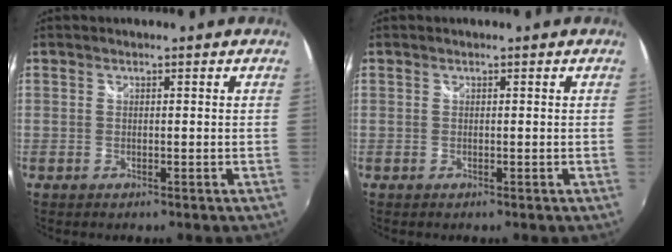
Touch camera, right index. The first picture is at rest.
{"total": 0.0}